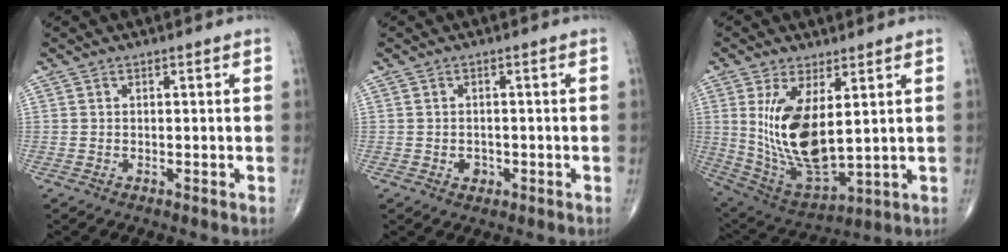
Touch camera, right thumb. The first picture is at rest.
{"total": 1.9, "force": [-0.6, 1.5, 0.9], "torque": [-0.006, 0.004, -0.006]}
{"total": 15.7, "force": [3.1, 7.0, 13.7], "torque": [-0.261, -0.027, 0.083]}